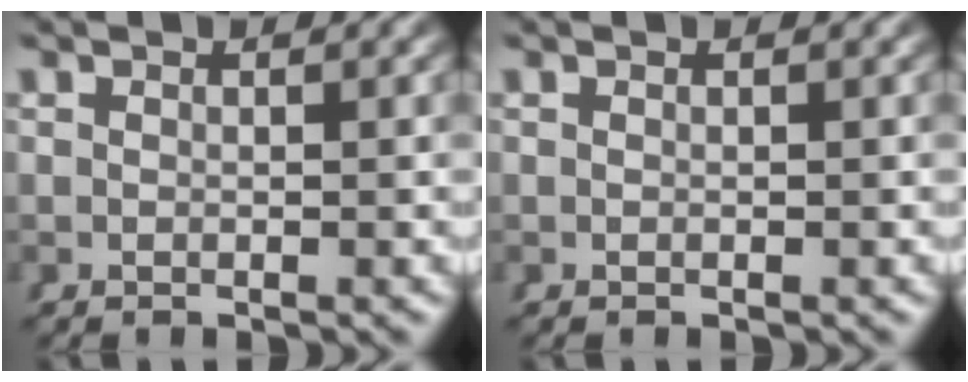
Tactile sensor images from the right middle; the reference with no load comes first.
{"total": 0.0}